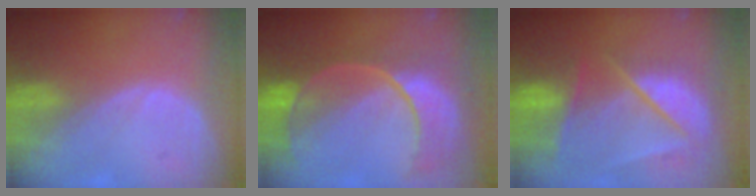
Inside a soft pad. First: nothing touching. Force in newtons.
{"total": 11.2, "press": 9.4, "slide": 6.1}
{"total": 9.7, "press": 8.4, "slide": 4.9}